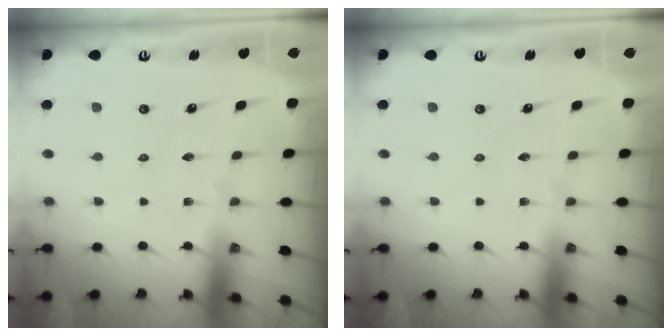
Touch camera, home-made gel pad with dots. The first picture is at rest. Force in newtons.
{"total": 0.0}